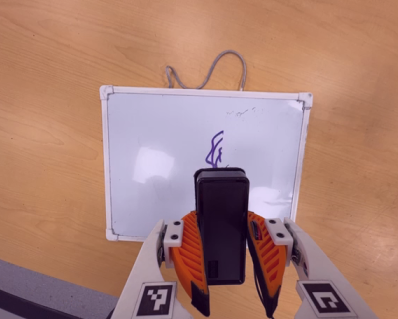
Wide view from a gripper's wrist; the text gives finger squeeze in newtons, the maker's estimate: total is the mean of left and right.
{"total": 7.8, "left": 6.4, "right": 9.1}